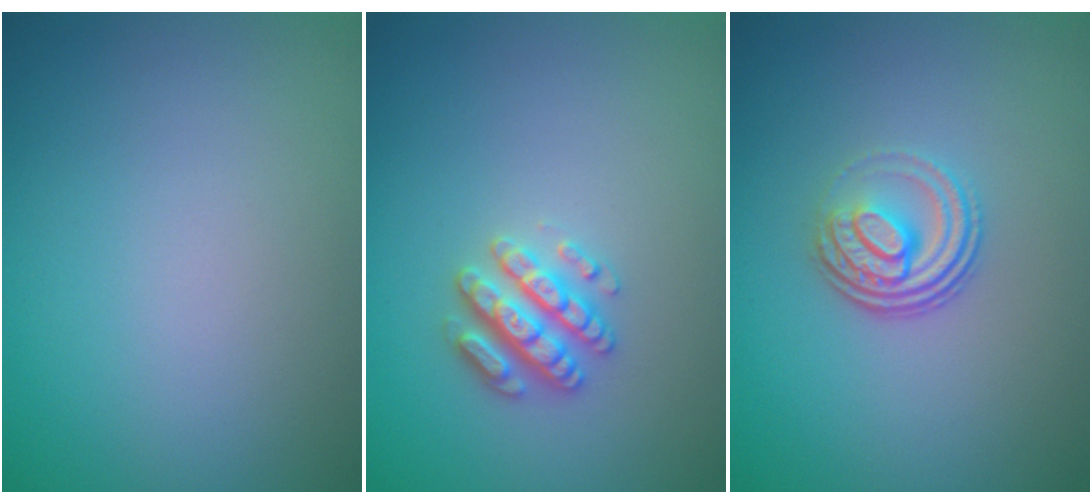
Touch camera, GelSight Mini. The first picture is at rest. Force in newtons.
{"total": 2.8, "press": 2.7, "slide": 0.6}
{"total": 3.5, "press": 2.5, "slide": 2.5}